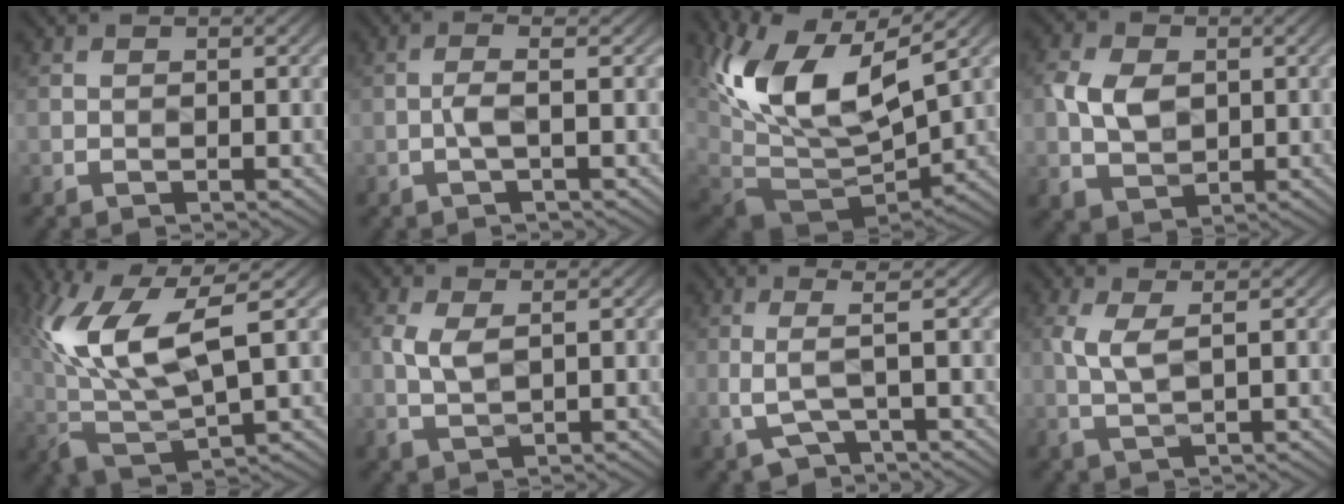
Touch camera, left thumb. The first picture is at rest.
{"total": 2.1, "force": [-0.3, 0.2, 2.1], "torque": [-0.045, 0.005, -0.011]}
{"total": 15.7, "force": [5.7, 7.8, 12.3], "torque": [-0.272, 0.001, 0.108]}
{"total": 5.8, "force": [0.4, 4.1, 4.1], "torque": [-0.095, 0.001, 0.008]}
{"total": 13.7, "force": [3.0, 5.6, 12.2], "torque": [-0.273, 0.001, 0.059]}
{"total": 3.7, "force": [0.6, 1.8, 3.2], "torque": [-0.086, 0.000, 0.017]}
{"total": 3.7, "force": [-0.2, 0.7, 3.6], "torque": [-0.071, 0.005, -0.007]}
{"total": 3.6, "force": [0.8, 1.0, 3.4], "torque": [-0.084, 0.004, 0.019]}